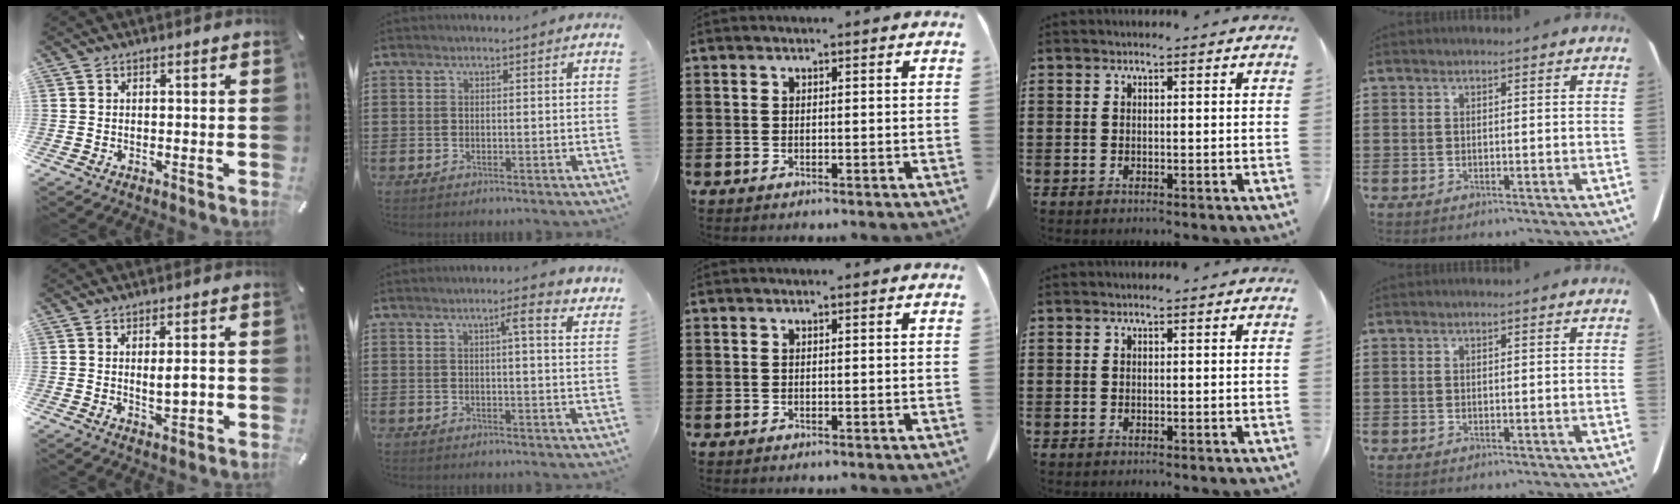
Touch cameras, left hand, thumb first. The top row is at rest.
{"thumb": {"total": 4.2, "force": [0.4, 1.5, 3.9], "torque": [-0.059, -0.004, 0.002]}, "index": {"total": 4.0, "force": [2.3, 0.2, 3.2], "torque": [-0.045, -0.010, 0.032]}}